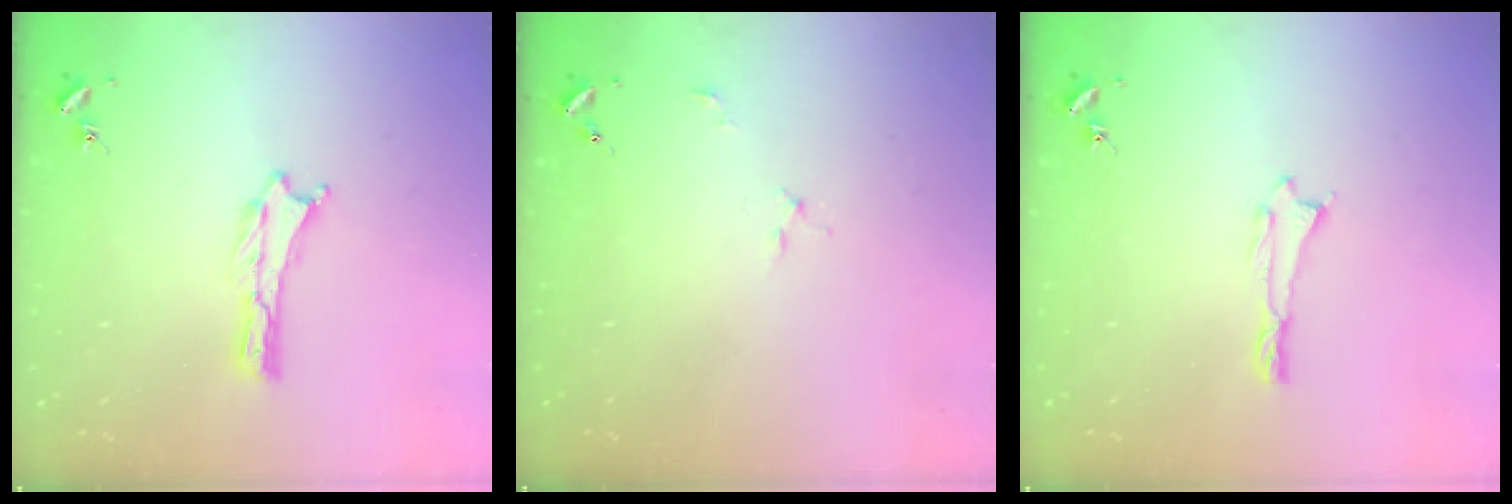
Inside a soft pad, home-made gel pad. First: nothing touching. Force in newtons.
{"total": 2.0, "press": 2.0, "slide": 0.1}
{"total": 0.0}